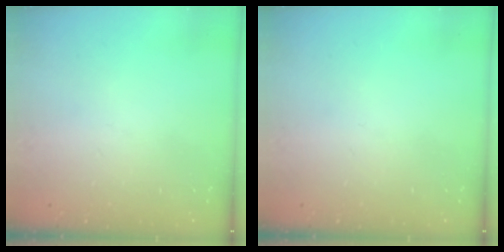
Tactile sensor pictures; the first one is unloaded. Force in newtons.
{"total": 0.0}